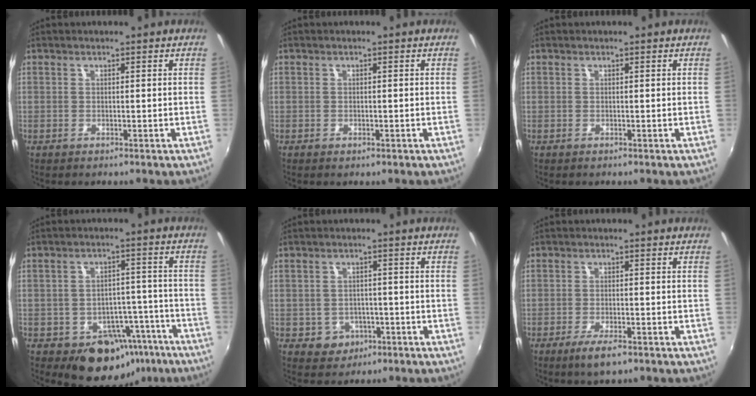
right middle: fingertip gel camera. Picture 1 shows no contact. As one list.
[{"total": 0.6, "force": [-0.4, 0.3, 0.4], "torque": [-0.006, -0.003, -0.007]}, {"total": 0.0}, {"total": 11.9, "force": [-7.3, 8.4, 4.2], "torque": [-0.055, 0.041, -0.064]}, {"total": 4.8, "force": [-1.8, 4.2, 1.2], "torque": [-0.036, 0.007, -0.015]}, {"total": 4.7, "force": [-3.0, 1.2, 3.4], "torque": [-0.079, -0.015, -0.055]}]